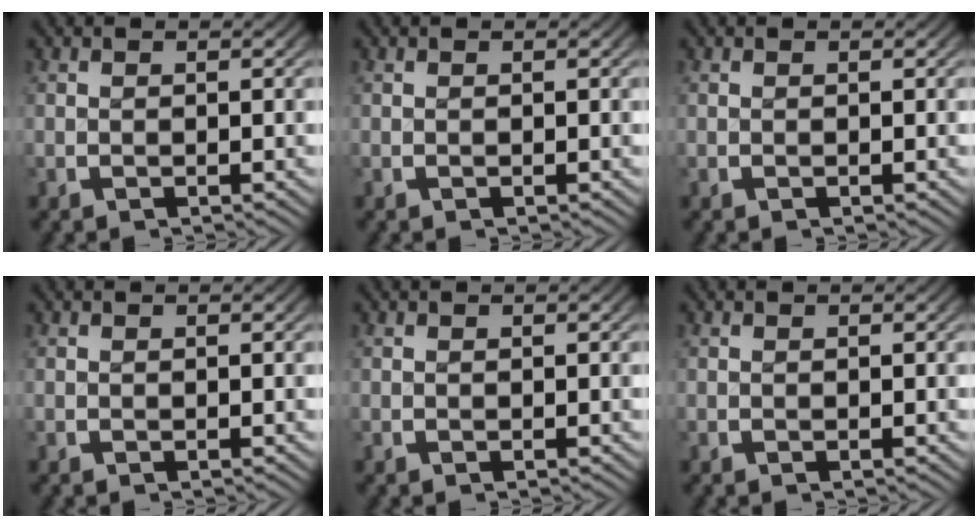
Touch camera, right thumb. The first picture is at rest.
{"total": 0.0}
{"total": 0.0}
{"total": 0.0}
{"total": 0.0}
{"total": 0.0}